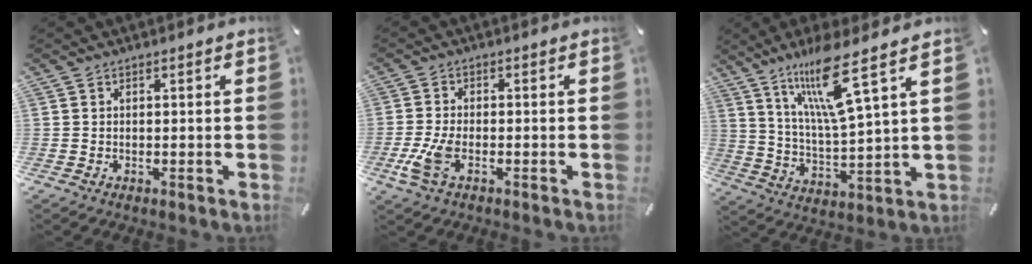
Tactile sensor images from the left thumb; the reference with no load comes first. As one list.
[{"total": 6.0, "force": [-2.0, 2.8, 4.9], "torque": [-0.111, -0.003, -0.036]}, {"total": 14.0, "force": [8.7, 1.6, 10.8], "torque": [-0.235, -0.032, 0.141]}]